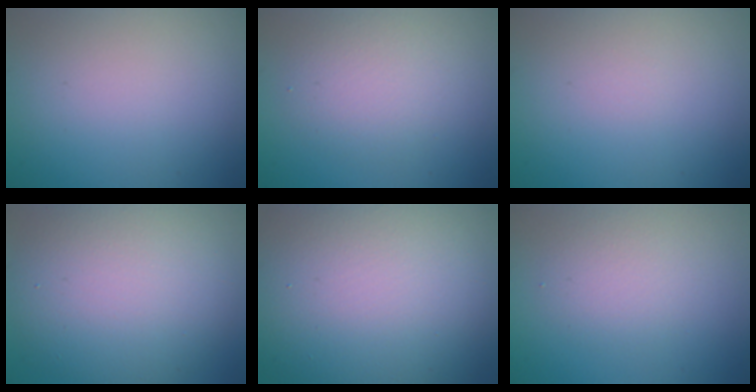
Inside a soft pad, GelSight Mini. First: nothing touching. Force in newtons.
{"total": 3.1, "press": 3.1, "slide": 0.2}
{"total": 0.0}
{"total": 9.4, "press": 9.4, "slide": 0.9}
{"total": 16.7, "press": 16.7, "slide": 0.9}
{"total": 2.2, "press": 2.2, "slide": 0.0}